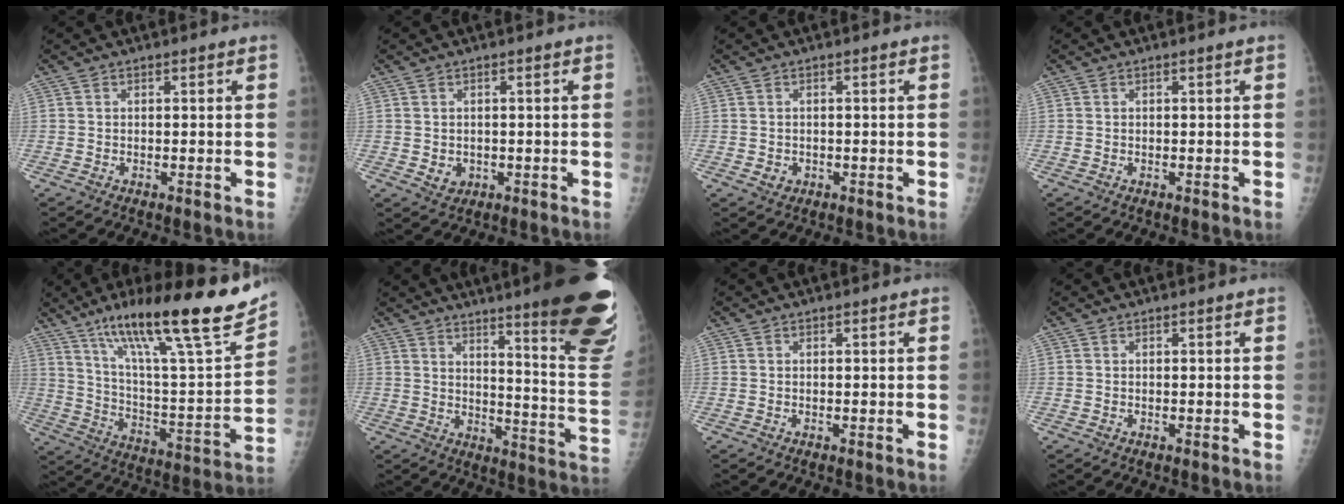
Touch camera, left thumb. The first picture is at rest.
{"total": 2.6, "force": [-0.3, 2.3, 1.2], "torque": [-0.009, -0.001, 0.006]}
{"total": 1.8, "force": [-0.4, 1.6, 0.7], "torque": [-0.003, 0.003, -0.001]}
{"total": 0.0}
{"total": 28.2, "force": [18.1, 5.0, 21.0], "torque": [-0.313, -0.049, 0.298]}
{"total": 24.2, "force": [15.6, 2.9, 18.3], "torque": [-0.194, -0.103, 0.203]}
{"total": 0.0}
{"total": 0.0}